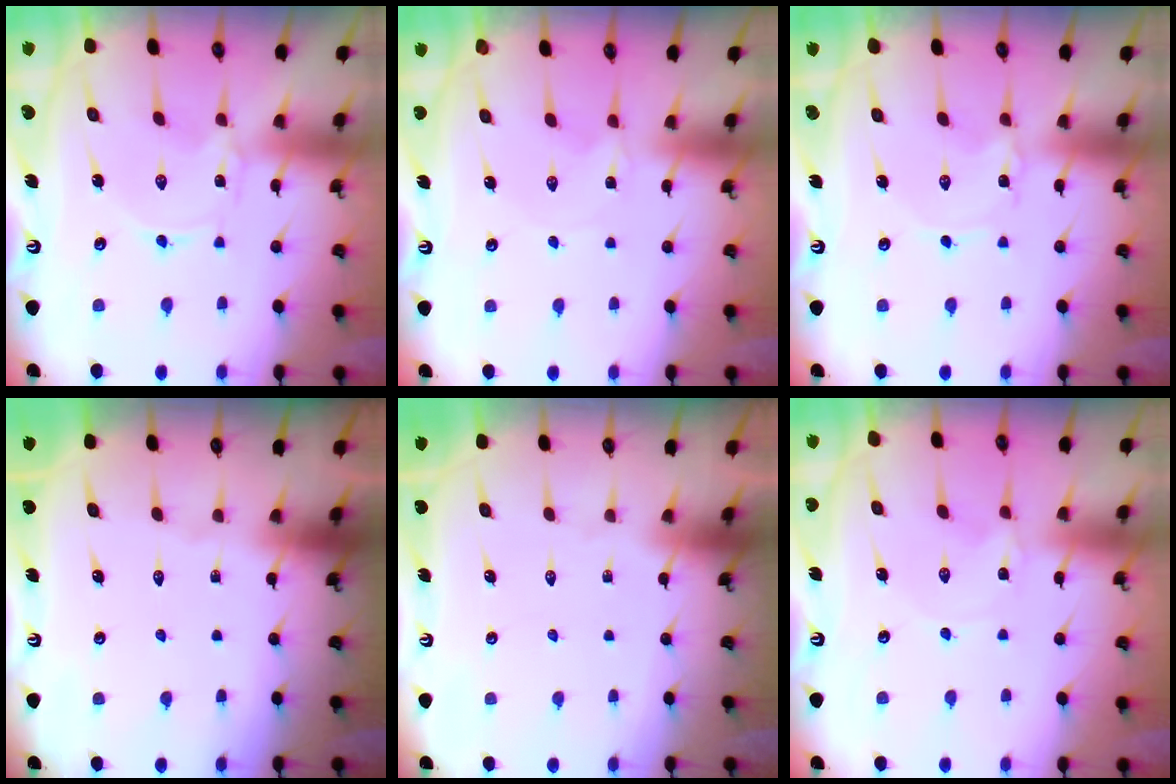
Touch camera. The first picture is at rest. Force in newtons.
{"total": 0.0}
{"total": 0.0}
{"total": 0.0}
{"total": 0.0}
{"total": 0.8, "press": 0.7, "slide": 0.3}